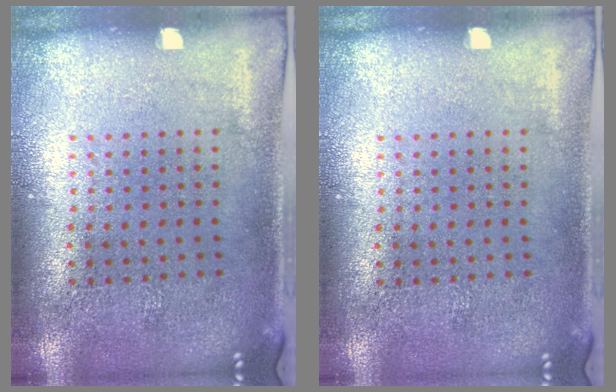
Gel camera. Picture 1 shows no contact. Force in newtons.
{"total": 0.0}